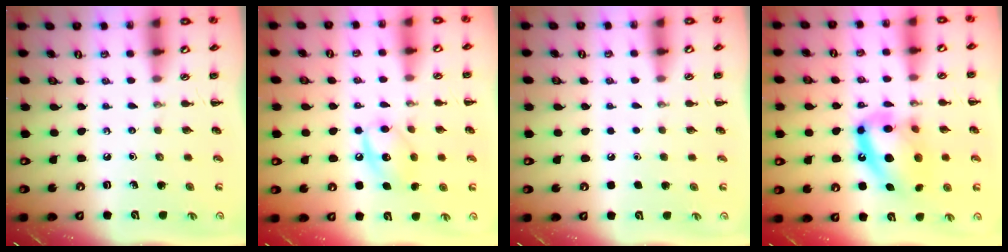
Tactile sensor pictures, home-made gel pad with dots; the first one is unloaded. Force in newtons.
{"total": 10.4, "press": 10.4, "slide": 1.2}
{"total": 1.7, "press": 1.7, "slide": 0.1}
{"total": 15.2, "press": 14.7, "slide": 3.8}